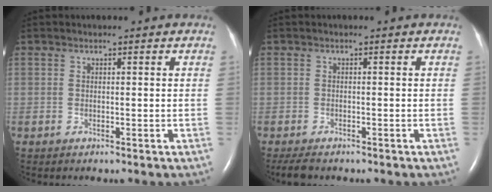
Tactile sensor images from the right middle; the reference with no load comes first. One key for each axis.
{"total": 3.0, "fx": -2.4, "fy": 1.0, "fz": 1.5, "tx": -0.030, "ty": -0.009, "tz": -0.036}